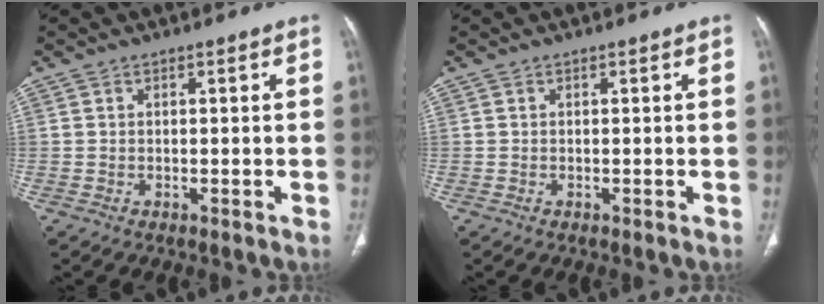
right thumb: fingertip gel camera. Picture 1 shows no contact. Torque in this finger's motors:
{"motor_torque": [0.00, 0.00, 0.00, 0.00, 0.00]}